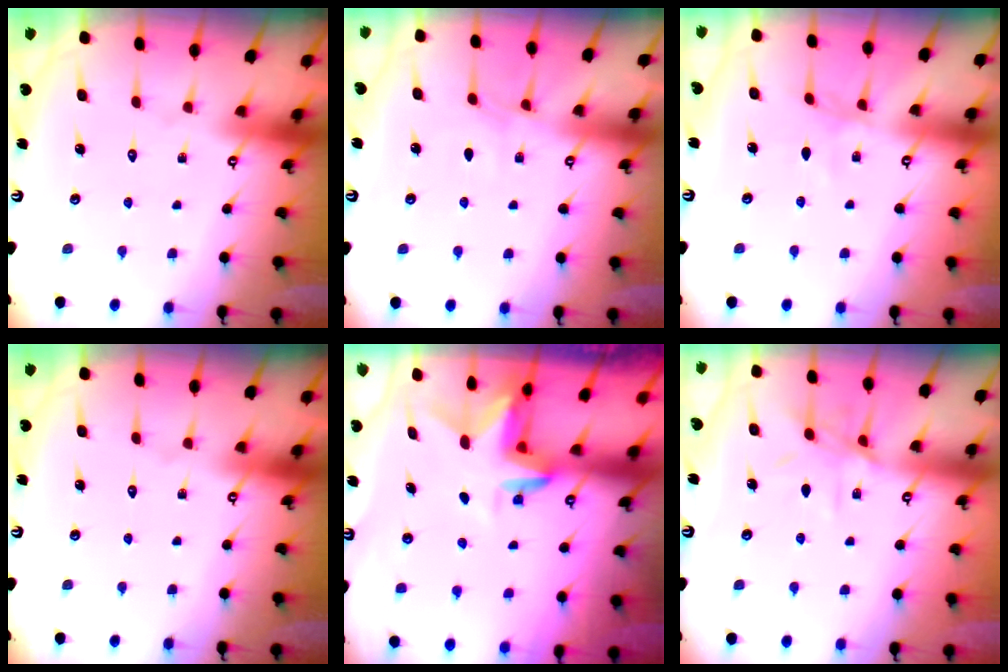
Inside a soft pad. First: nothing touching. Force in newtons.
{"total": 4.7, "press": 4.7, "slide": 0.5}
{"total": 3.8, "press": 3.8, "slide": 0.5}
{"total": 0.0}
{"total": 2.9, "press": 2.9, "slide": 0.2}
{"total": 8.2, "press": 8.2, "slide": 0.2}